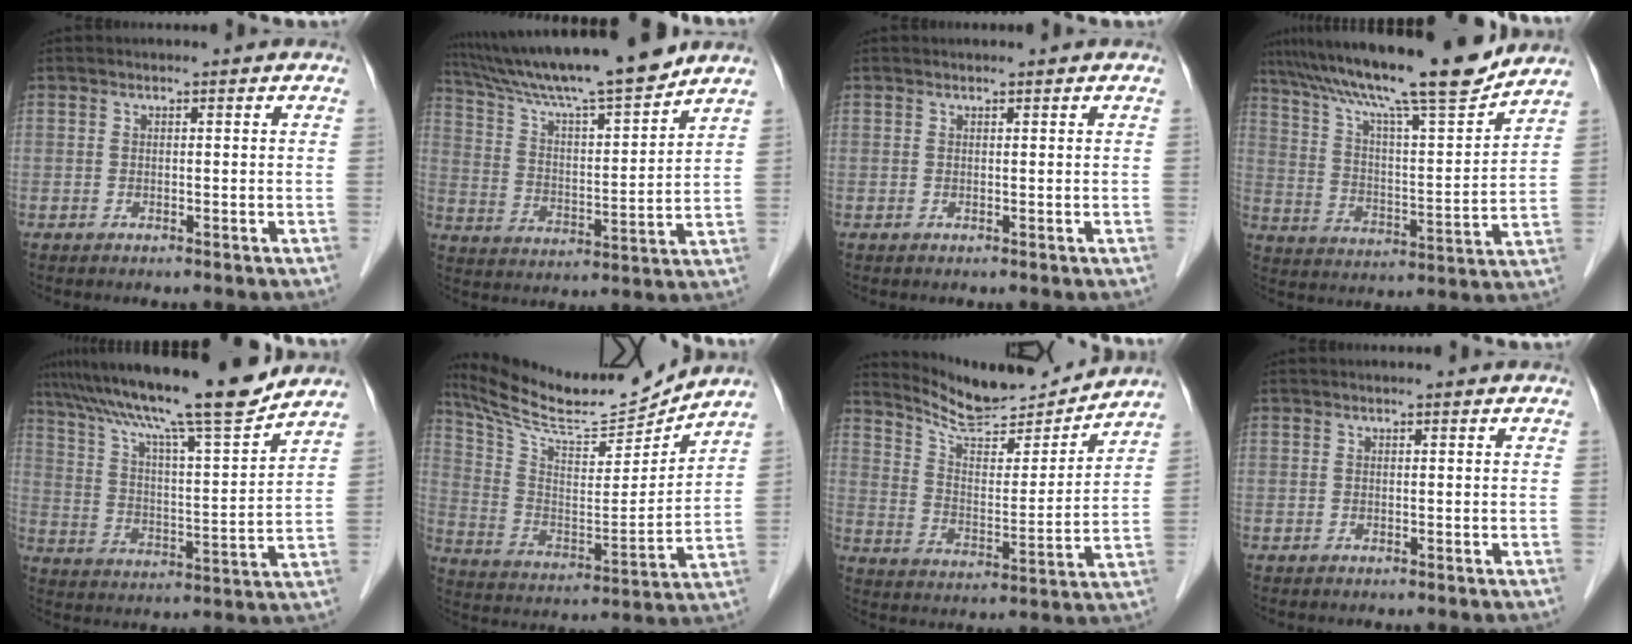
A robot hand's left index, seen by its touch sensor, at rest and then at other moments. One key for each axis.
{"total": 18.0, "fx": 15.8, "fy": 0.0, "fz": 8.7, "tx": -0.151, "ty": 0.006, "tz": 0.260}
{"total": 0.6, "fx": 0.6, "fy": -0.1, "fz": 0.0, "tx": -0.006, "ty": 0.005, "tz": 0.011}
{"total": 20.5, "fx": 17.3, "fy": 0.8, "fz": 11.0, "tx": -0.186, "ty": 0.006, "tz": 0.272}
{"total": 19.0, "fx": 16.1, "fy": -0.2, "fz": 10.1, "tx": -0.170, "ty": 0.002, "tz": 0.253}
{"total": 17.7, "fx": 16.6, "fy": 1.3, "fz": 6.0, "tx": -0.122, "ty": -0.020, "tz": 0.279}
{"total": 14.0, "fx": 13.6, "fy": 0.9, "fz": 3.2, "tx": -0.059, "ty": -0.011, "tz": 0.218}
{"total": 0.5, "fx": 0.5, "fy": 0.0, "fz": 0.1, "tx": -0.004, "ty": 0.007, "tz": 0.008}